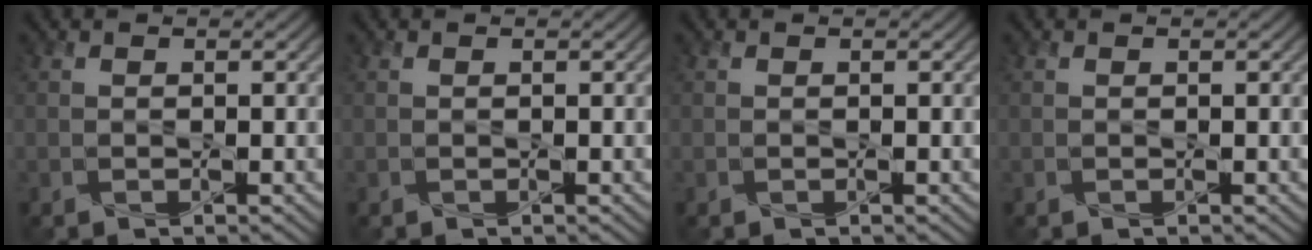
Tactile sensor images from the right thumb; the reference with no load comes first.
{"total": 0.0}
{"total": 0.0}
{"total": 0.0}